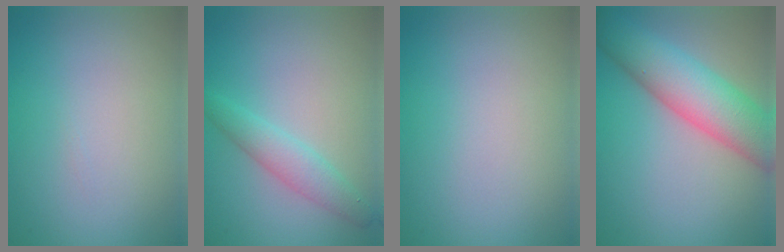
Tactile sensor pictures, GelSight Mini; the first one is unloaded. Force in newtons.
{"total": 2.6, "press": 2.6, "slide": 0.1}
{"total": 0.0}
{"total": 8.3, "press": 8.3, "slide": 0.5}